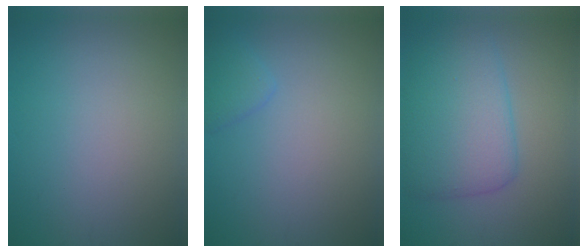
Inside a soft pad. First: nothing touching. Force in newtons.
{"total": 1.5, "press": 1.5, "slide": 0.1}
{"total": 6.0, "press": 6.0, "slide": 0.1}